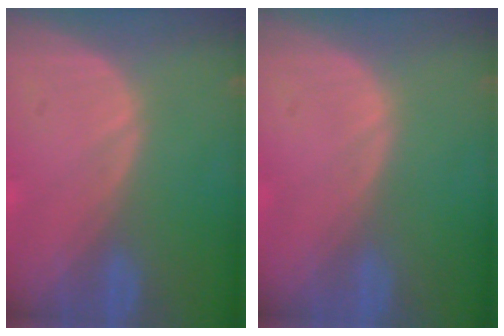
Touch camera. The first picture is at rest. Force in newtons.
{"total": 0.0}